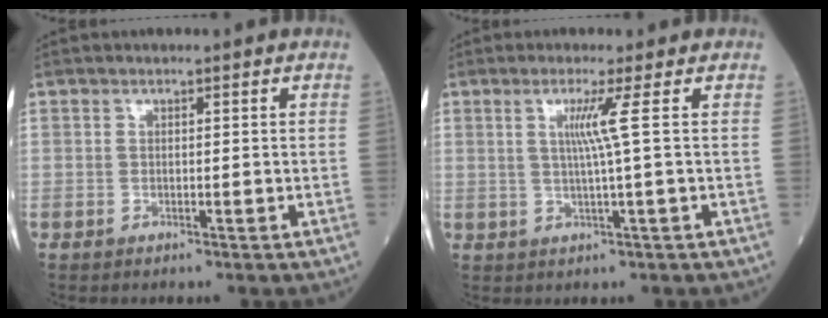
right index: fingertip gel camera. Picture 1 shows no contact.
{"total": 3.9, "force": [0.9, -1.5, 3.4], "torque": [-0.062, -0.005, 0.018]}